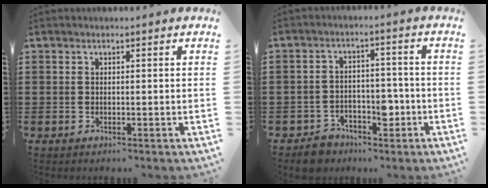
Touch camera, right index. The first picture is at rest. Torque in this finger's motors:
{"motor_torque": [1.26, 0.88, 0.14, 0.04]}